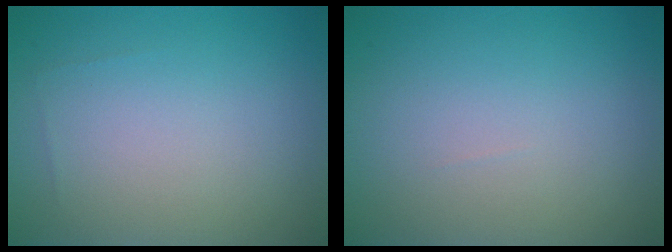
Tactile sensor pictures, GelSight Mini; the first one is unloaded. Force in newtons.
{"total": 0.0}